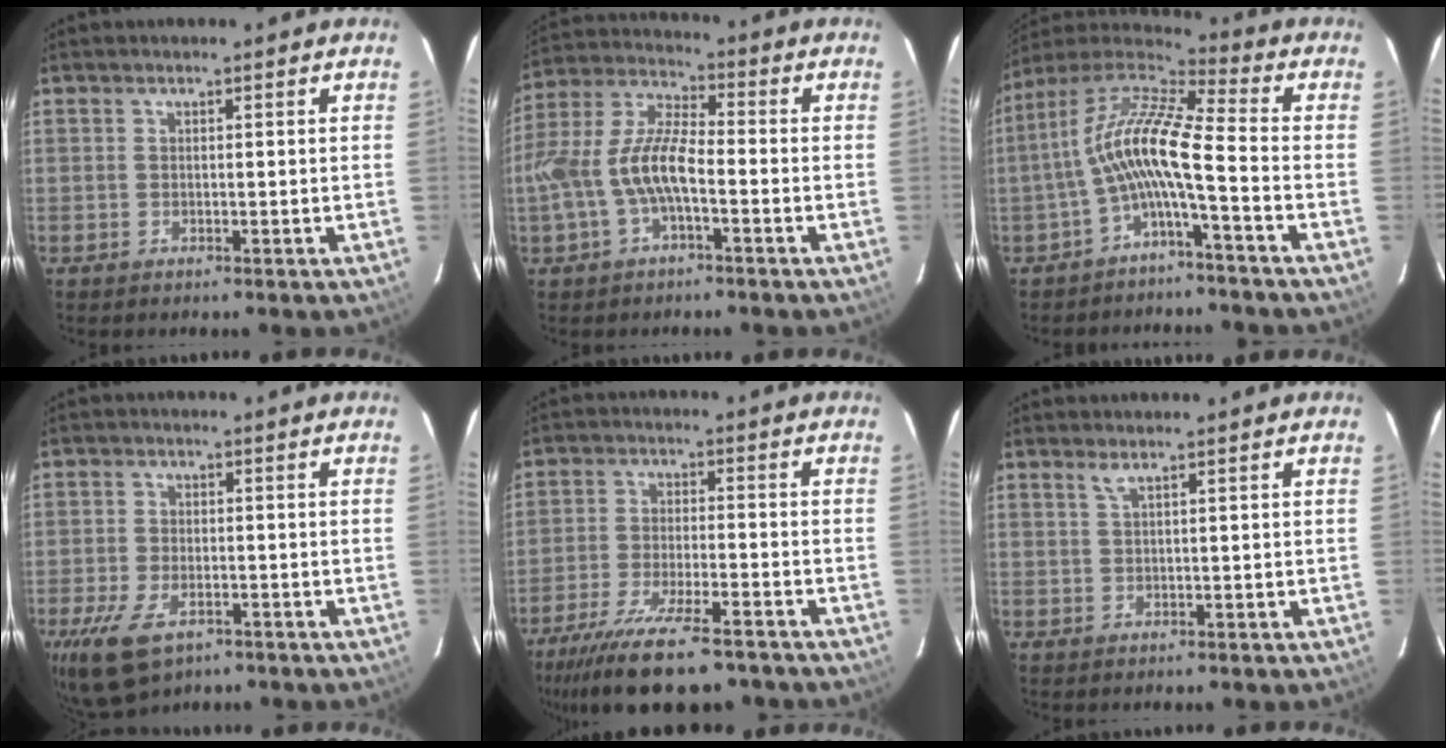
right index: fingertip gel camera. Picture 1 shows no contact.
{"total": 11.8, "force": [-3.4, 4.2, 10.4], "torque": [-0.226, 0.007, -0.064]}
{"total": 12.0, "force": [-2.9, 1.4, 11.6], "torque": [-0.231, 0.016, -0.062]}
{"total": 11.2, "force": [-6.3, 5.9, 7.1], "torque": [-0.176, -0.031, -0.109]}
{"total": 17.2, "force": [-13.5, 4.1, 9.8], "torque": [-0.204, -0.040, -0.219]}
{"total": 1.1, "force": [0.6, -0.3, 0.8], "torque": [-0.013, 0.000, 0.012]}